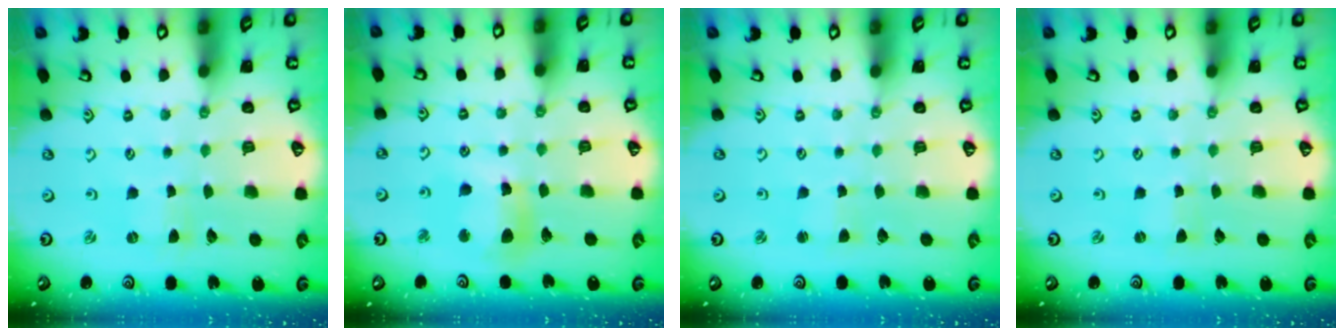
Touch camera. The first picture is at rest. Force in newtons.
{"total": 11.0, "press": 10.9, "slide": 1.6}
{"total": 1.5, "press": 1.4, "slide": 0.2}
{"total": 0.0}